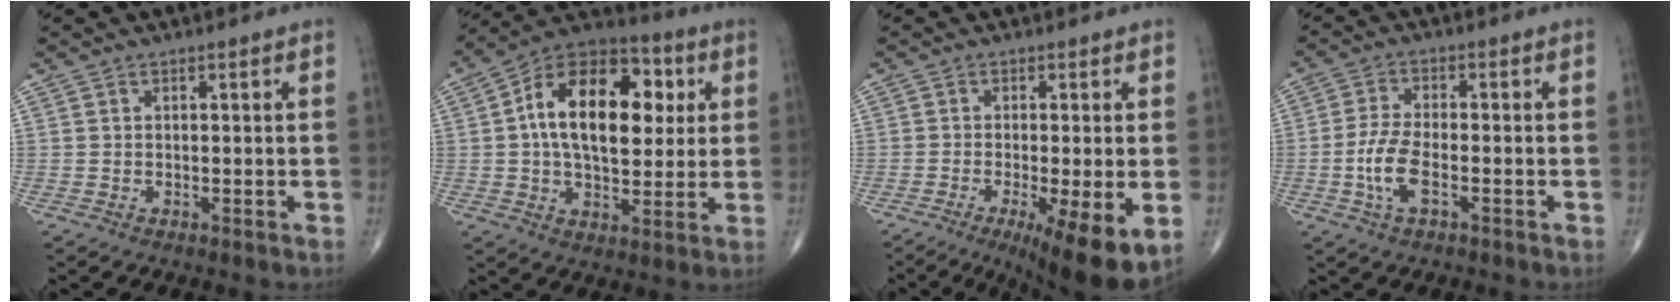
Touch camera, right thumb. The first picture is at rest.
{"total": 20.2, "force": [3.7, 11.6, 16.1], "torque": [-0.231, 0.015, 0.050]}
{"total": 11.9, "force": [-4.2, 2.8, 10.8], "torque": [-0.151, -0.021, -0.059]}
{"total": 6.6, "force": [-2.1, 2.8, 5.6], "torque": [-0.126, 0.012, -0.041]}